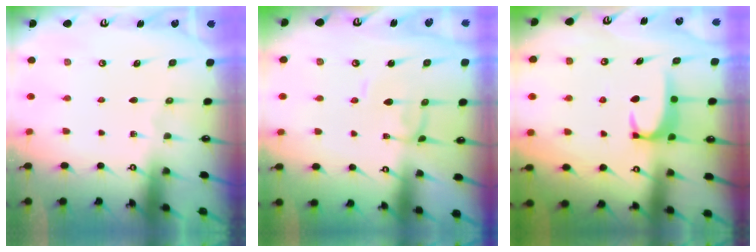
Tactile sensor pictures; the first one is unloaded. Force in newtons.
{"total": 2.2, "press": 2.2, "slide": 0.1}
{"total": 2.0, "press": 1.9, "slide": 0.6}